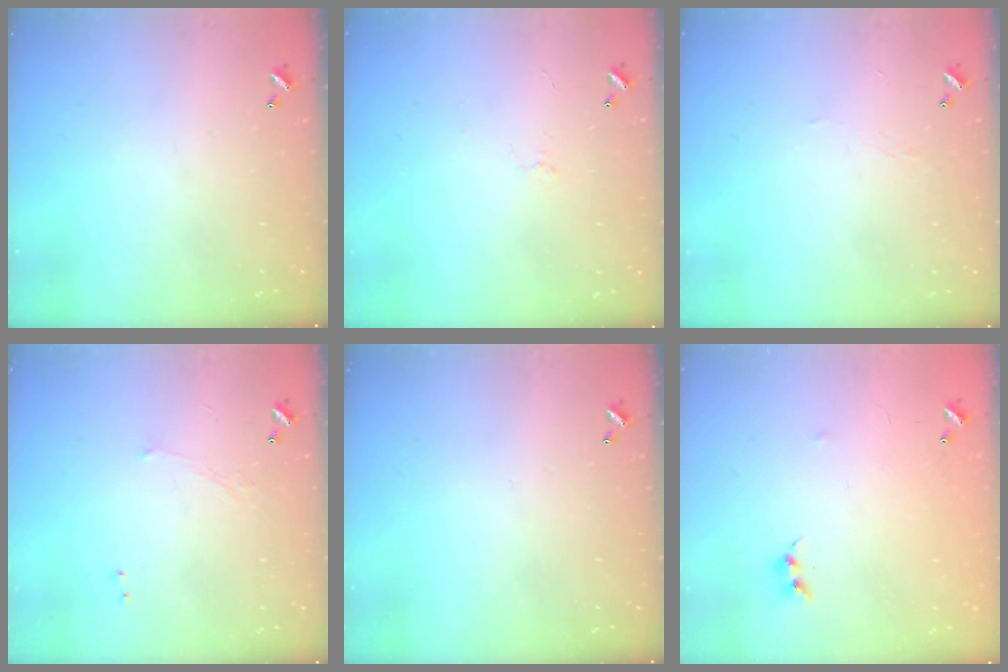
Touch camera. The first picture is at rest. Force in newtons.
{"total": 0.5, "press": 0.1, "slide": 0.5}
{"total": 0.8, "press": 0.7, "slide": 0.4}
{"total": 0.6, "press": 0.2, "slide": 0.5}
{"total": 0.0}
{"total": 5.2, "press": 5.2, "slide": 0.6}